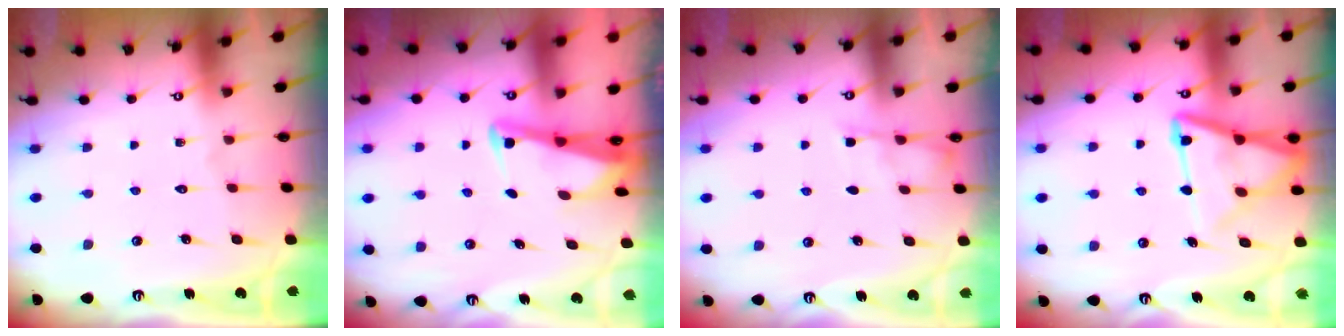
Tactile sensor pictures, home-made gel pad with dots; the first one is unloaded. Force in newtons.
{"total": 2.7, "press": 2.7, "slide": 0.2}
{"total": 3.1, "press": 3.1, "slide": 0.4}
{"total": 13.4, "press": 13.3, "slide": 1.3}